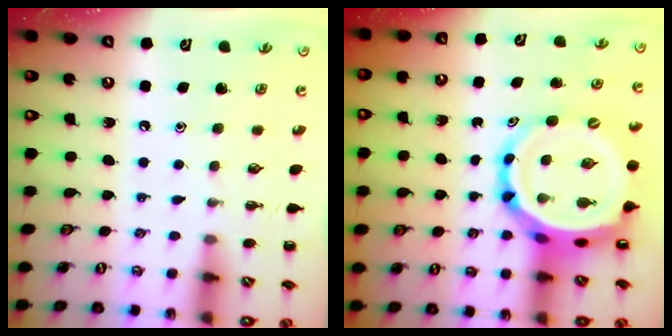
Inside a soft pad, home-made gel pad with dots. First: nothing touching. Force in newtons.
{"total": 11.3, "press": 10.9, "slide": 2.7}